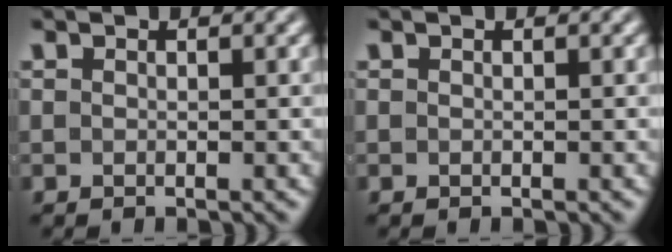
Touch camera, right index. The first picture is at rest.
{"total": 0.0}